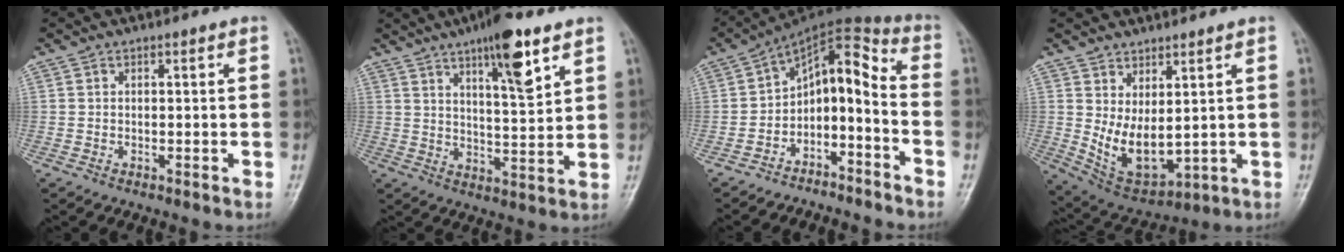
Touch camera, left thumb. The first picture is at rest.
{"total": 11.8, "force": [6.8, 2.7, 9.2], "torque": [-0.131, -0.036, 0.107]}
{"total": 10.8, "force": [-5.2, 5.3, 7.8], "torque": [-0.100, 0.096, -0.095]}
{"total": 9.5, "force": [1.7, 4.7, 8.0], "torque": [-0.129, -0.031, 0.057]}